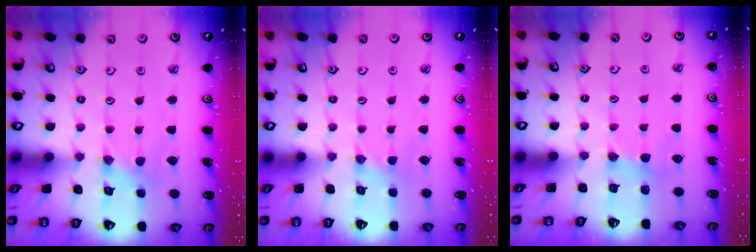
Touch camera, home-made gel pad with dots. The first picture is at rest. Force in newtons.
{"total": 1.5, "press": 1.4, "slide": 0.3}
{"total": 3.9, "press": 3.9, "slide": 0.6}